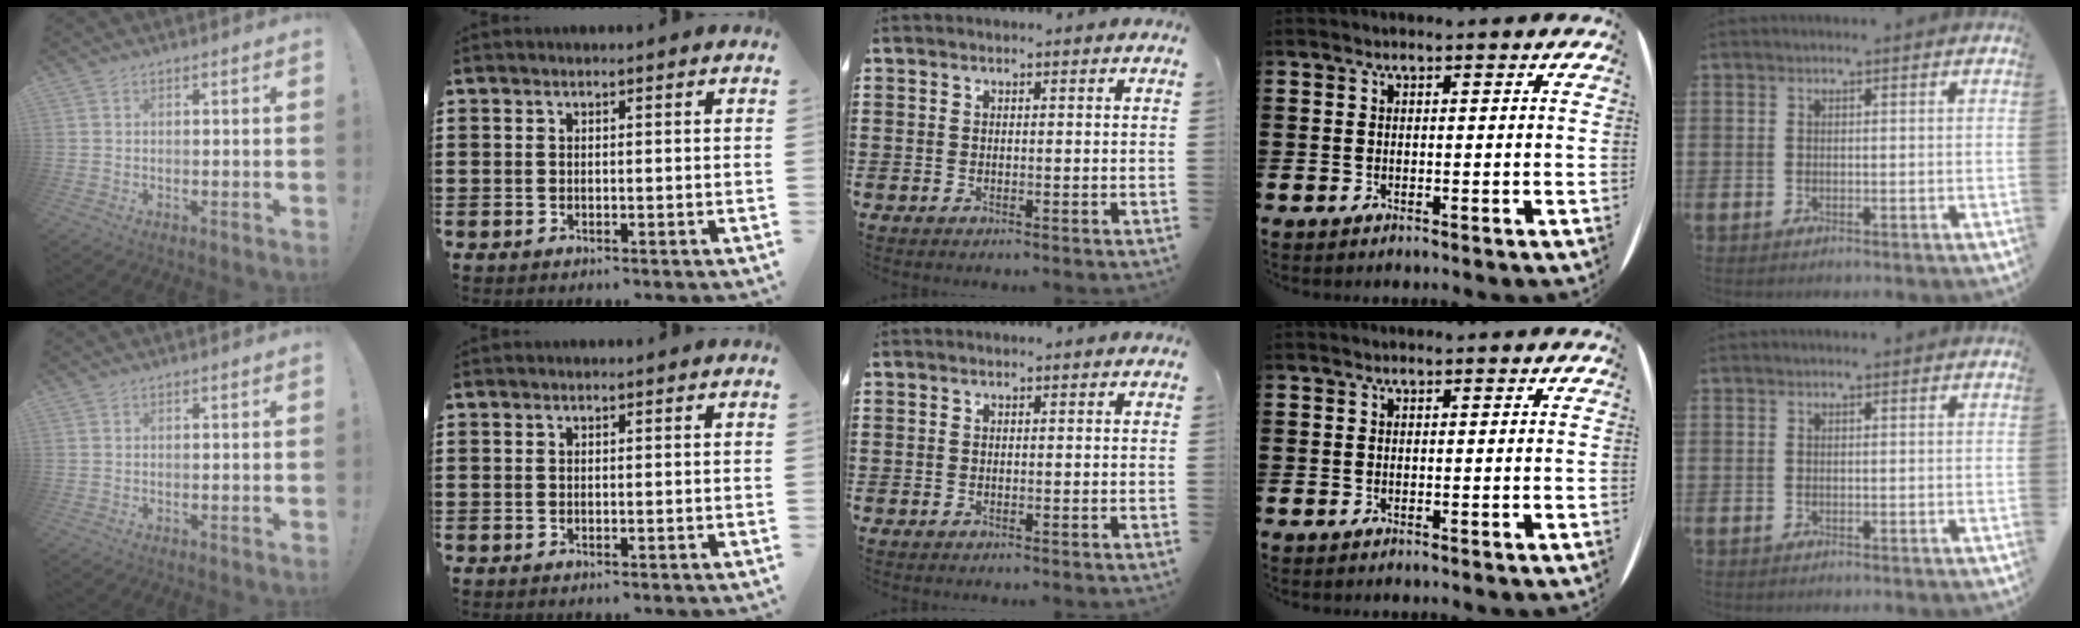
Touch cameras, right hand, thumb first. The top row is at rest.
{}